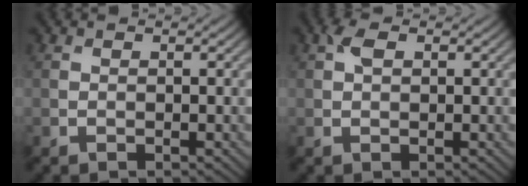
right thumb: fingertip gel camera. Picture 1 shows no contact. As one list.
[{"total": 1.9, "force": [0.7, 1.0, 1.4], "torque": [-0.031, 0.006, 0.009]}]